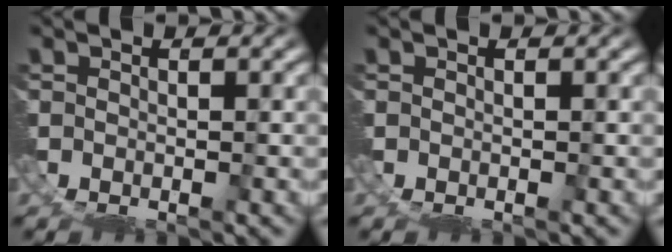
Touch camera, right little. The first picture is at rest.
{"total": 0.0}